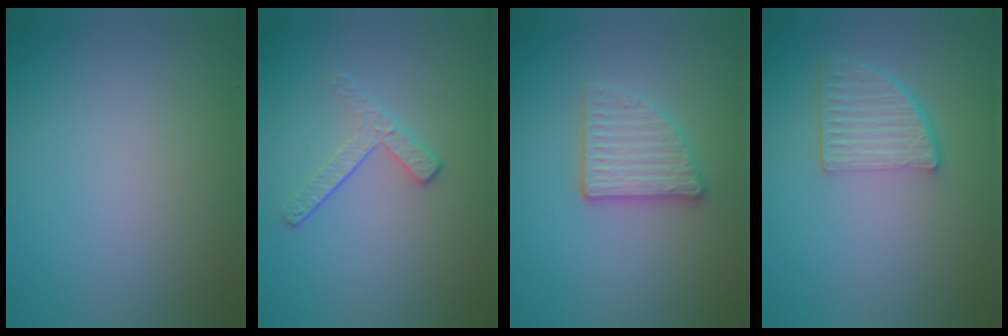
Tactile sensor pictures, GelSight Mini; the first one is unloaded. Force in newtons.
{"total": 2.0, "press": 1.4, "slide": 1.5}
{"total": 3.6, "press": 3.0, "slide": 1.9}
{"total": 4.7, "press": 3.4, "slide": 3.2}